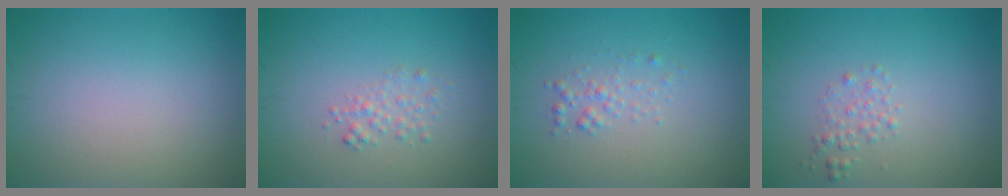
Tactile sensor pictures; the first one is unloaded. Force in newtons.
{"total": 1.4, "press": 1.4, "slide": 0.1}
{"total": 1.3, "press": 1.3, "slide": 0.1}
{"total": 1.2, "press": 1.2, "slide": 0.1}